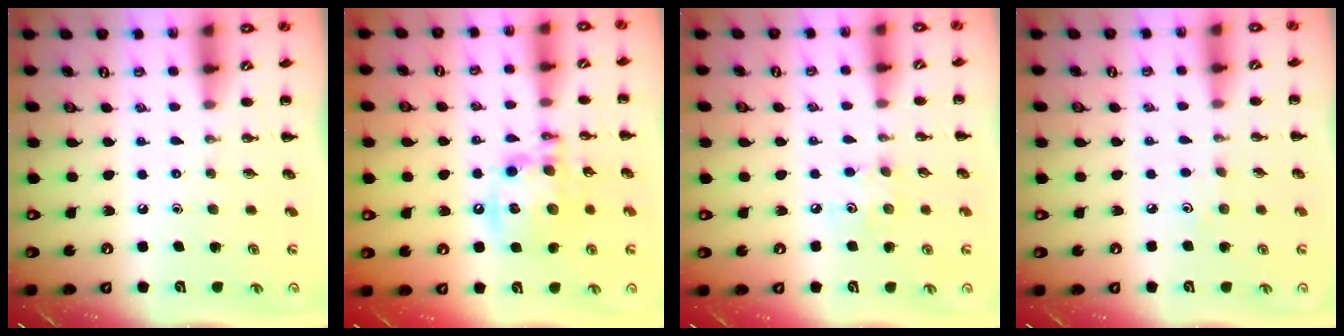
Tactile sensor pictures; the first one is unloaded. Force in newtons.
{"total": 14.0, "press": 13.8, "slide": 2.3}
{"total": 4.5, "press": 4.4, "slide": 0.9}
{"total": 2.8, "press": 2.7, "slide": 0.8}